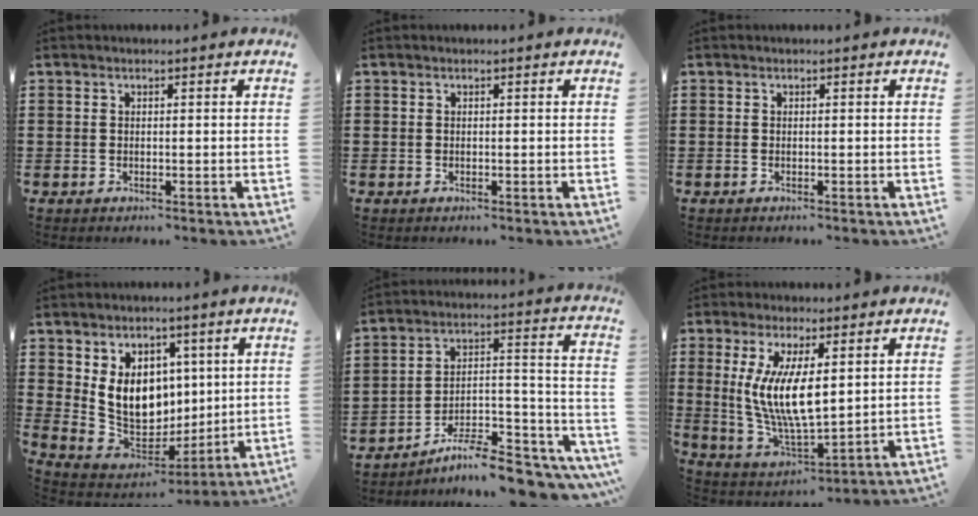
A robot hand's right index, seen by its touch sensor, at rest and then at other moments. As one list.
[{"total": 0.0}, {"total": 0.0}, {"total": 10.6, "force": [2.5, 8.6, 5.6], "torque": [-0.131, -0.008, 0.052]}, {"total": 9.9, "force": [-8.2, 2.0, 5.1], "torque": [-0.069, 0.018, -0.152]}, {"total": 10.1, "force": [2.1, 3.2, 9.4], "torque": [-0.202, -0.013, 0.037]}]